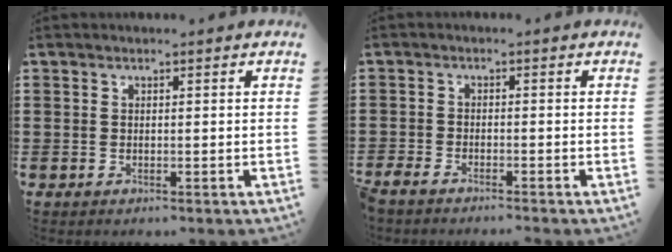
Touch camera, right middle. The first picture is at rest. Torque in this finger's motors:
{"motor_torque": [0.82, 0.38, 0.15, 0.17]}